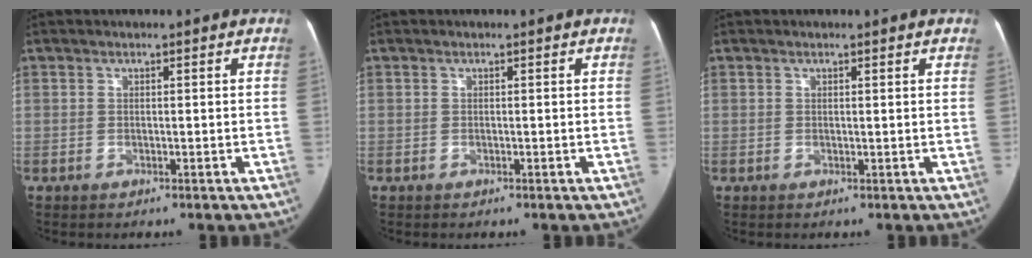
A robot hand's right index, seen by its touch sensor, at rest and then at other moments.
{"total": 0.0}
{"total": 0.7, "force": [0.6, 0.2, 0.3], "torque": [-0.008, 0.005, 0.000]}